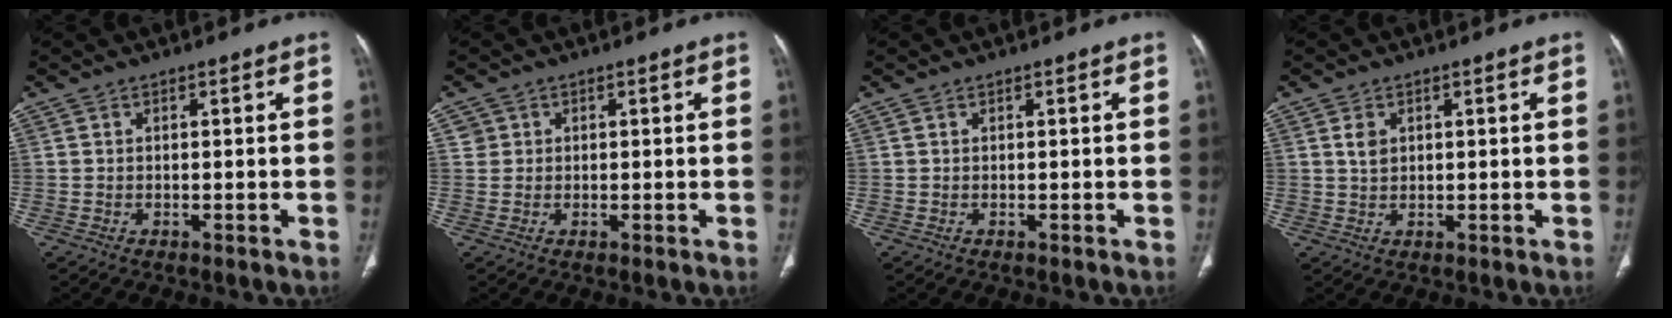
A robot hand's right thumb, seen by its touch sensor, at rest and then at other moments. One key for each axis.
{"total": 1.5, "fx": 0.3, "fy": 1.5, "fz": -0.1, "tx": 0.014, "ty": 0.005, "tz": 0.005}
{"total": 0.0}
{"total": 2.3, "fx": 0.9, "fy": 1.6, "fz": 1.4, "tx": -0.018, "ty": -0.001, "tz": 0.020}